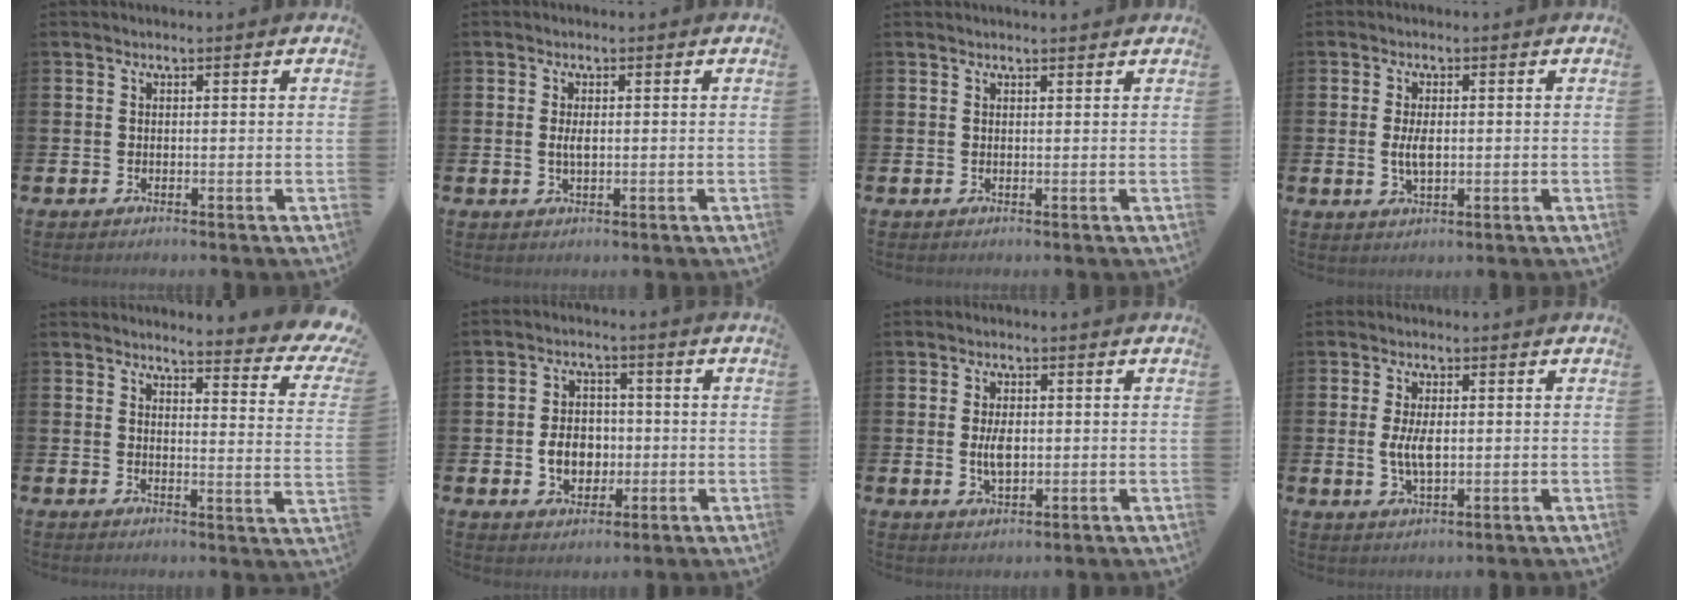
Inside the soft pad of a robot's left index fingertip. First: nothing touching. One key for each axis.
{"total": 1.7, "fx": 0.2, "fy": 0.7, "fz": 1.6, "tx": -0.030, "ty": 0.004, "tz": 0.001}
{"total": 0.9, "fx": 0.9, "fy": 0.0, "fz": 0.1, "tx": 0.007, "ty": -0.003, "tz": 0.015}
{"total": 3.2, "fx": 0.1, "fy": 1.5, "fz": 2.9, "tx": -0.047, "ty": 0.001, "tz": -0.002}
{"total": 3.5, "fx": 3.3, "fy": 0.2, "fz": 1.1, "tx": -0.019, "ty": -0.039, "tz": 0.047}
{"total": 5.2, "fx": -0.8, "fy": 4.1, "fz": 3.0, "tx": -0.048, "ty": 0.006, "tz": -0.021}
{"total": 3.7, "fx": 0.0, "fy": 2.0, "fz": 3.1, "tx": -0.051, "ty": 0.003, "tz": -0.003}
{"total": 4.3, "fx": 0.4, "fy": 2.0, "fz": 3.8, "tx": -0.073, "ty": 0.000, "tz": 0.000}